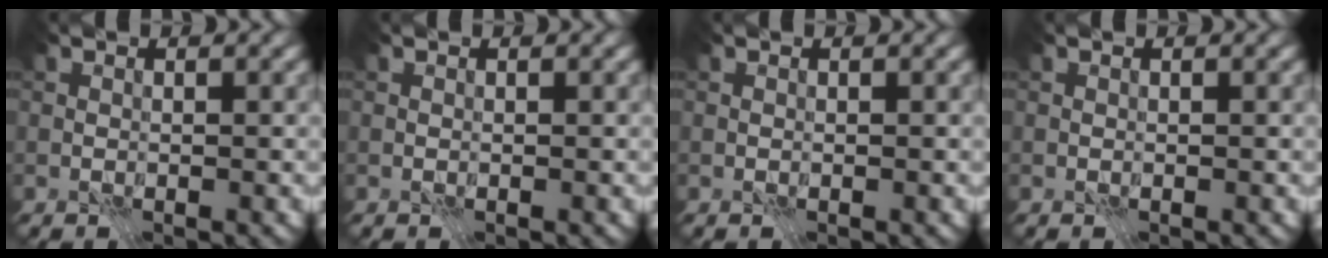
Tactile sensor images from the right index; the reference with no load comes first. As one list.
[{"total": 0.0}, {"total": 0.0}, {"total": 0.0}]